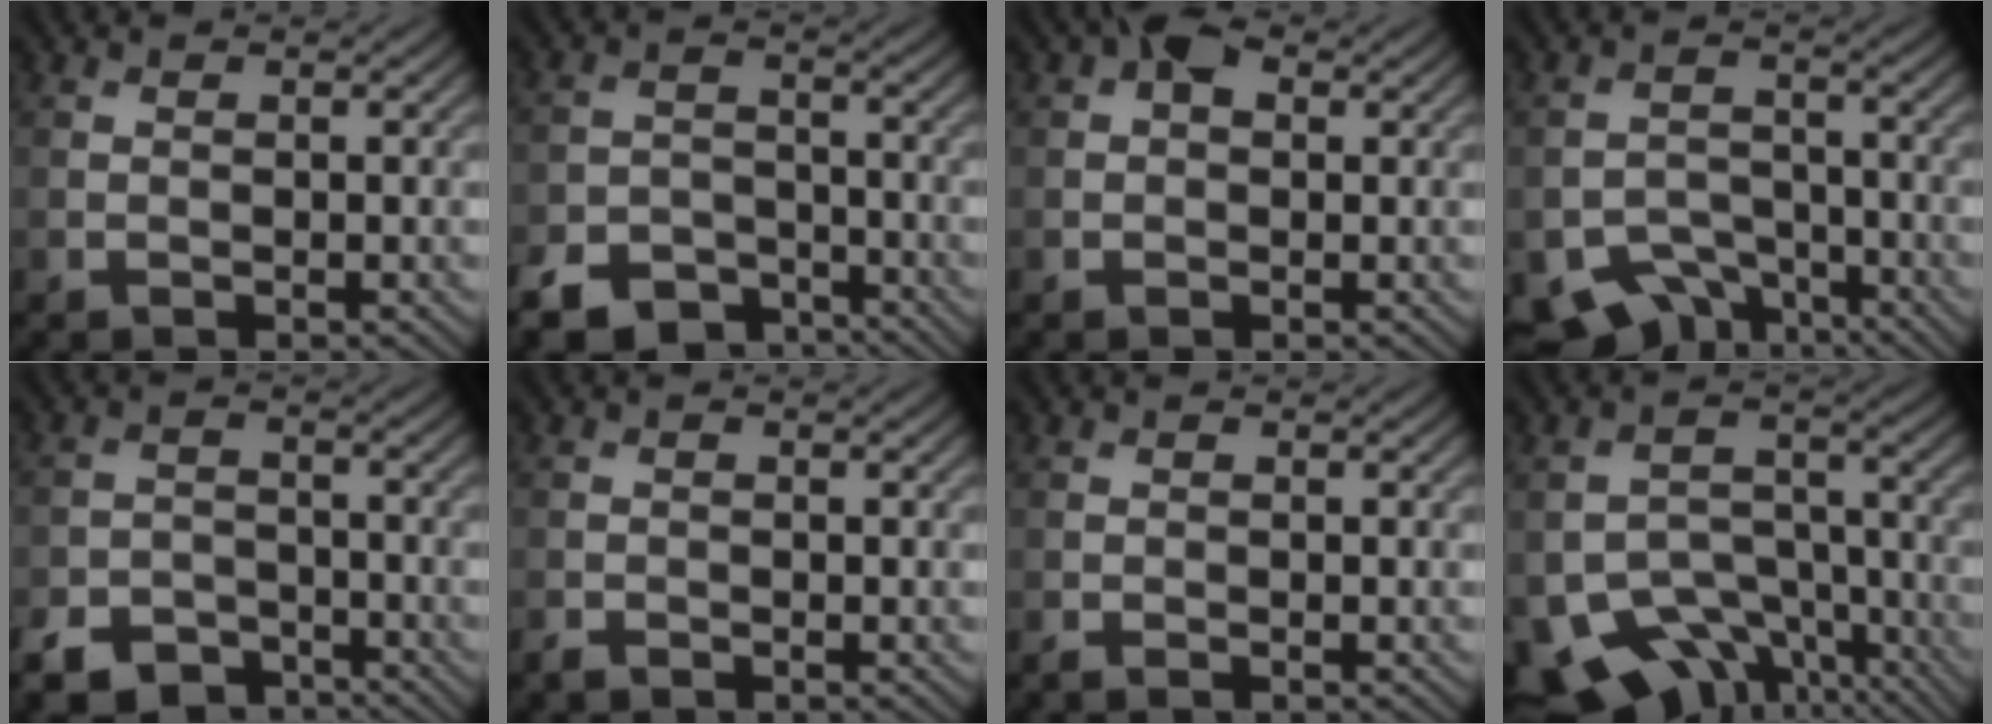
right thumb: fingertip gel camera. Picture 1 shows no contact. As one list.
[{"total": 7.7, "force": [-6.2, 3.7, 2.8], "torque": [-0.056, -0.012, -0.116]}, {"total": 2.6, "force": [0.9, 1.6, 1.8], "torque": [-0.027, 0.007, 0.006]}, {"total": 7.0, "force": [-5.1, 4.0, 2.6], "torque": [-0.048, -0.025, -0.082]}, {"total": 6.3, "force": [-5.1, 3.1, 2.2], "torque": [-0.044, -0.008, -0.099]}, {"total": 0.9, "force": [-0.8, 0.2, 0.2], "torque": [-0.006, 0.001, -0.017]}, {"total": 0.8, "force": [-0.7, 0.1, 0.3], "torque": [-0.010, 0.000, -0.014]}, {"total": 13.3, "force": [-8.9, 7.6, 6.3], "torque": [-0.133, -0.038, -0.130]}]